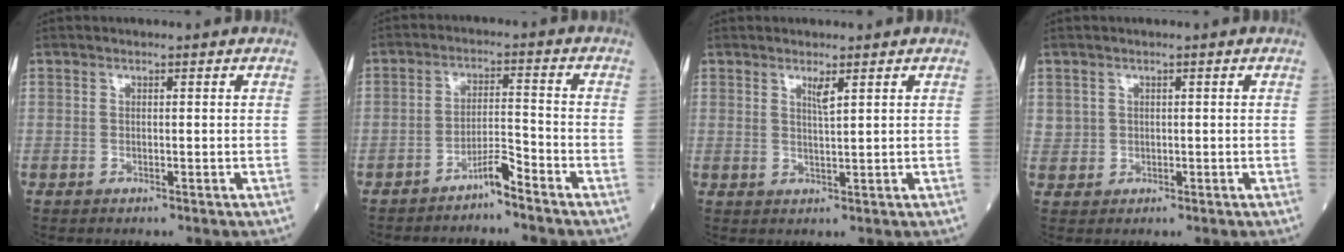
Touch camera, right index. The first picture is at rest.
{"total": 3.8, "force": [-3.2, 0.1, 1.9], "torque": [-0.031, 0.002, -0.059]}
{"total": 1.9, "force": [1.1, -0.1, 1.6], "torque": [-0.029, -0.007, 0.020]}
{"total": 1.8, "force": [0.6, 1.7, 0.1], "torque": [0.011, 0.005, 0.008]}